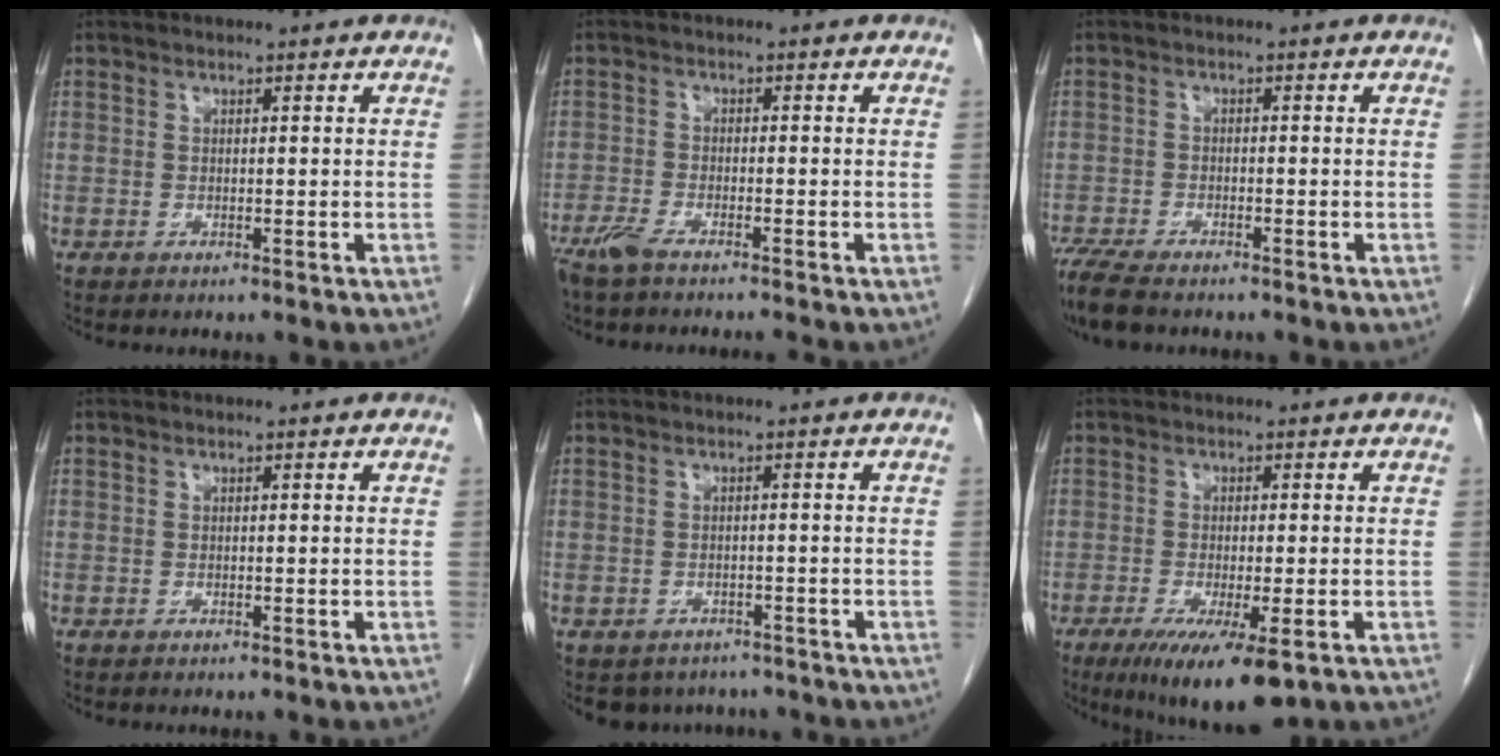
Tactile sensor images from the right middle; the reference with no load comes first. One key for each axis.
{"total": 4.6, "fx": -3.7, "fy": 0.1, "fz": 2.6, "tx": -0.048, "ty": -0.009, "tz": -0.068}
{"total": 6.4, "fx": -5.2, "fy": 1.5, "fz": 3.3, "tx": -0.062, "ty": -0.016, "tz": -0.091}
{"total": 0.0}
{"total": 5.8, "fx": -5.0, "fy": 3.0, "fz": 0.5, "tx": 0.006, "ty": 0.008, "tz": -0.060}
{"total": 10.0, "fx": -5.8, "fy": 1.8, "fz": 7.9, "tx": -0.124, "ty": -0.027, "tz": -0.091}